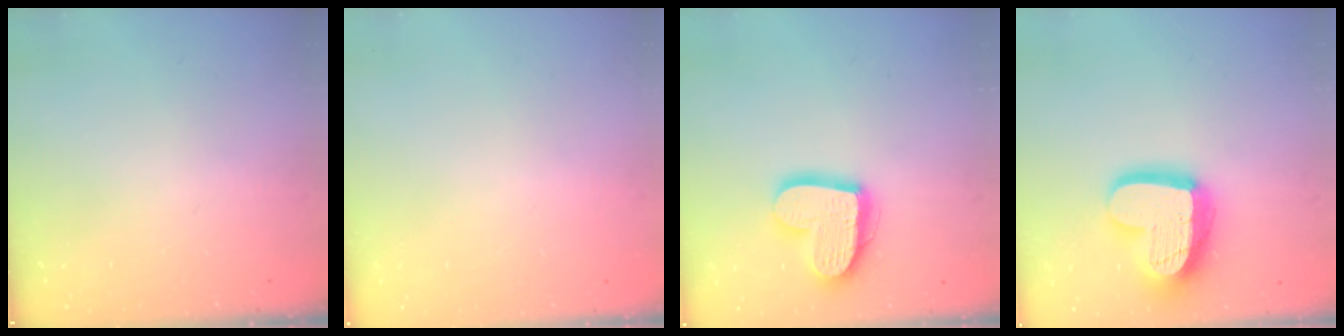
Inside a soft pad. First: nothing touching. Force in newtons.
{"total": 0.0}
{"total": 16.9, "press": 16.8, "slide": 1.6}
{"total": 20.4, "press": 20.3, "slide": 1.7}